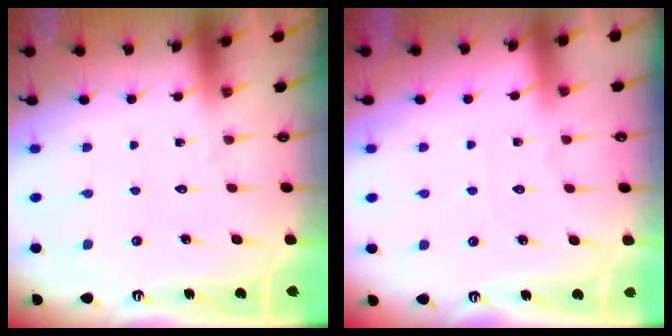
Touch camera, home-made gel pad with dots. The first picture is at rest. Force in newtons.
{"total": 1.5, "press": 1.4, "slide": 0.2}